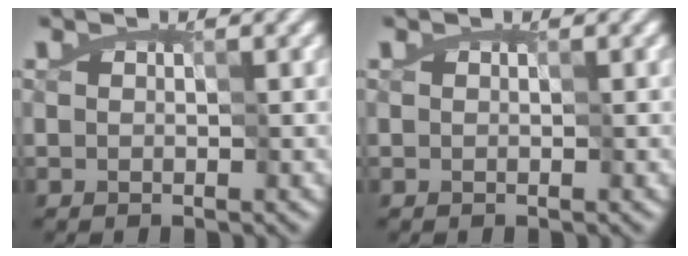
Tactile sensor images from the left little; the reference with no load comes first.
{"total": 0.0}